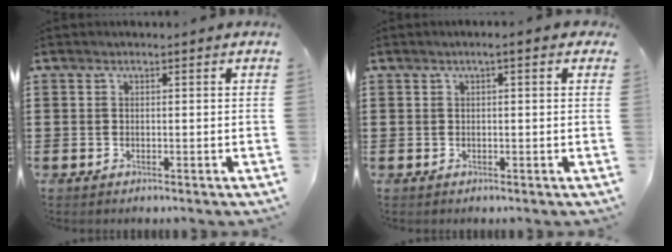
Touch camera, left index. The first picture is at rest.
{"total": 1.3, "force": [0.2, 0.2, 1.2], "torque": [-0.023, 0.001, 0.002]}